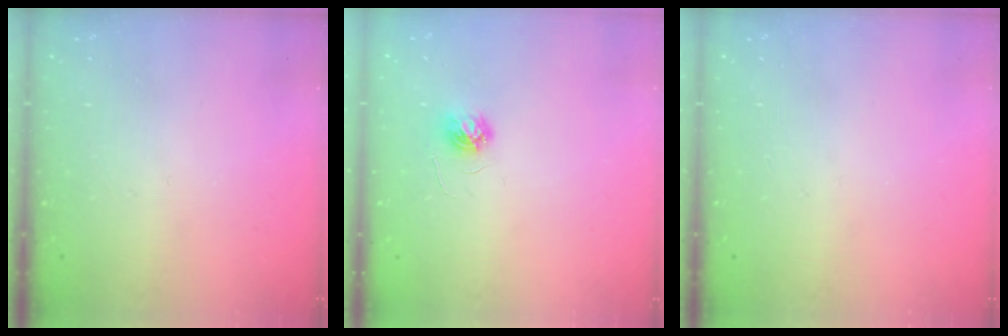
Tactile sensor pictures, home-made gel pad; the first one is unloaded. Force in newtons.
{"total": 3.7, "press": 3.7, "slide": 0.3}
{"total": 0.0}